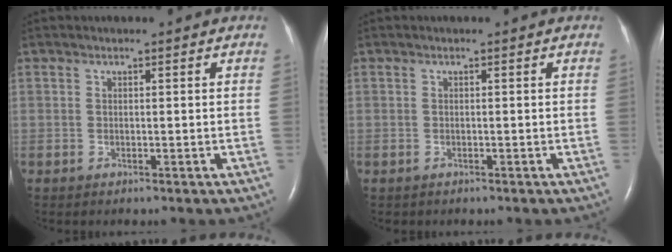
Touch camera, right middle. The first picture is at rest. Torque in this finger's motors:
{"motor_torque": [-0.20, 0.21, -0.03, 0.01]}